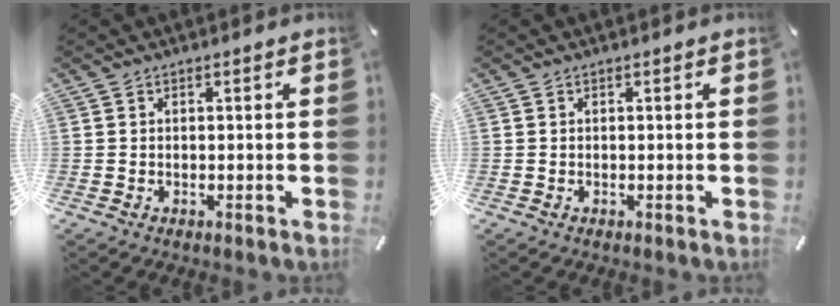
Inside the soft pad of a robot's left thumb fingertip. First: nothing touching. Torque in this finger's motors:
{"motor_torque": [0.00, 0.00, 0.00, 0.00, 0.00]}